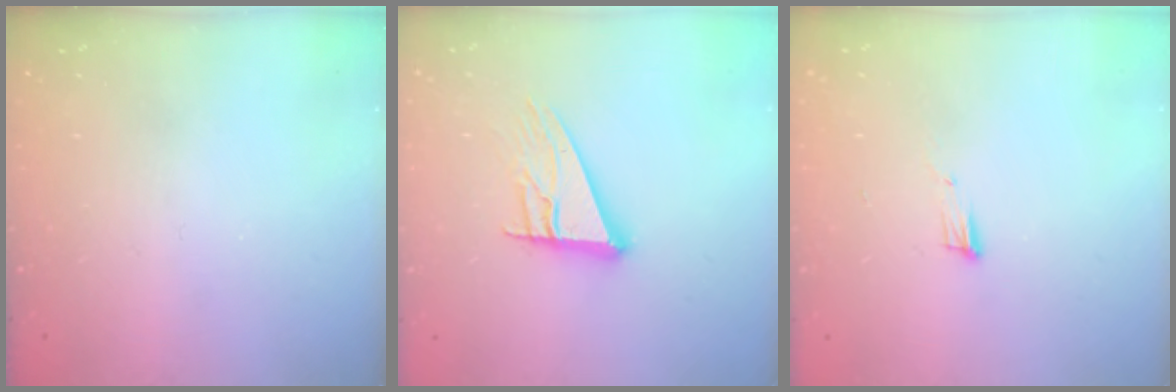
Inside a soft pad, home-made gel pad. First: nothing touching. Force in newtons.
{"total": 12.9, "press": 12.9, "slide": 1.2}
{"total": 5.1, "press": 4.9, "slide": 1.1}